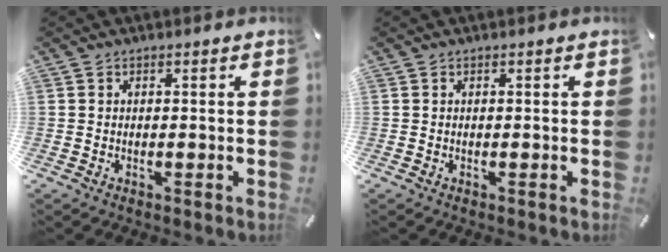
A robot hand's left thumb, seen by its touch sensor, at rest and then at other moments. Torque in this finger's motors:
{"motor_torque": [0.24, 0.25, -0.01, 0.00, 0.00]}